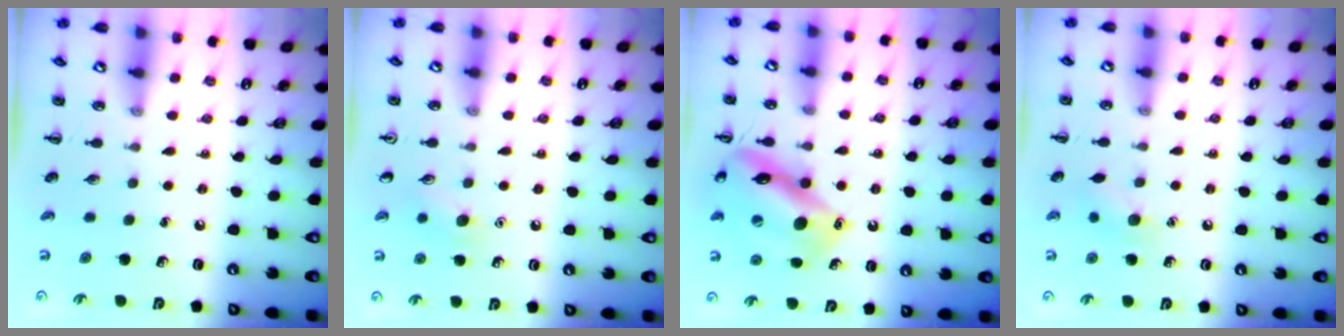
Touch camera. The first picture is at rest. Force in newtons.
{"total": 6.8, "press": 6.5, "slide": 2.0}
{"total": 15.7, "press": 15.6, "slide": 2.0}
{"total": 7.0, "press": 6.8, "slide": 1.8}